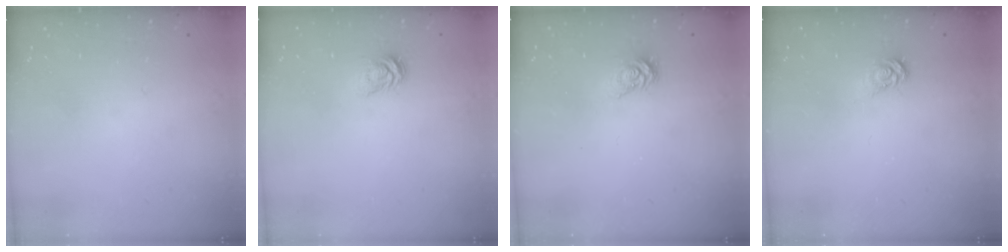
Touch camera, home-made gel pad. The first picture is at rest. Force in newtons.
{"total": 3.9, "press": 3.9, "slide": 0.5}
{"total": 4.1, "press": 4.1, "slide": 0.4}
{"total": 3.2, "press": 3.2, "slide": 0.1}